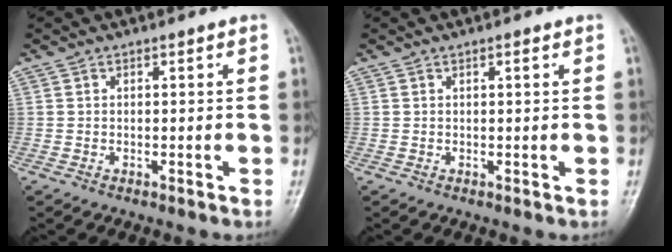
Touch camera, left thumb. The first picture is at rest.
{"total": 0.5, "force": [0.2, 0.2, 0.4], "torque": [-0.002, 0.003, 0.002]}